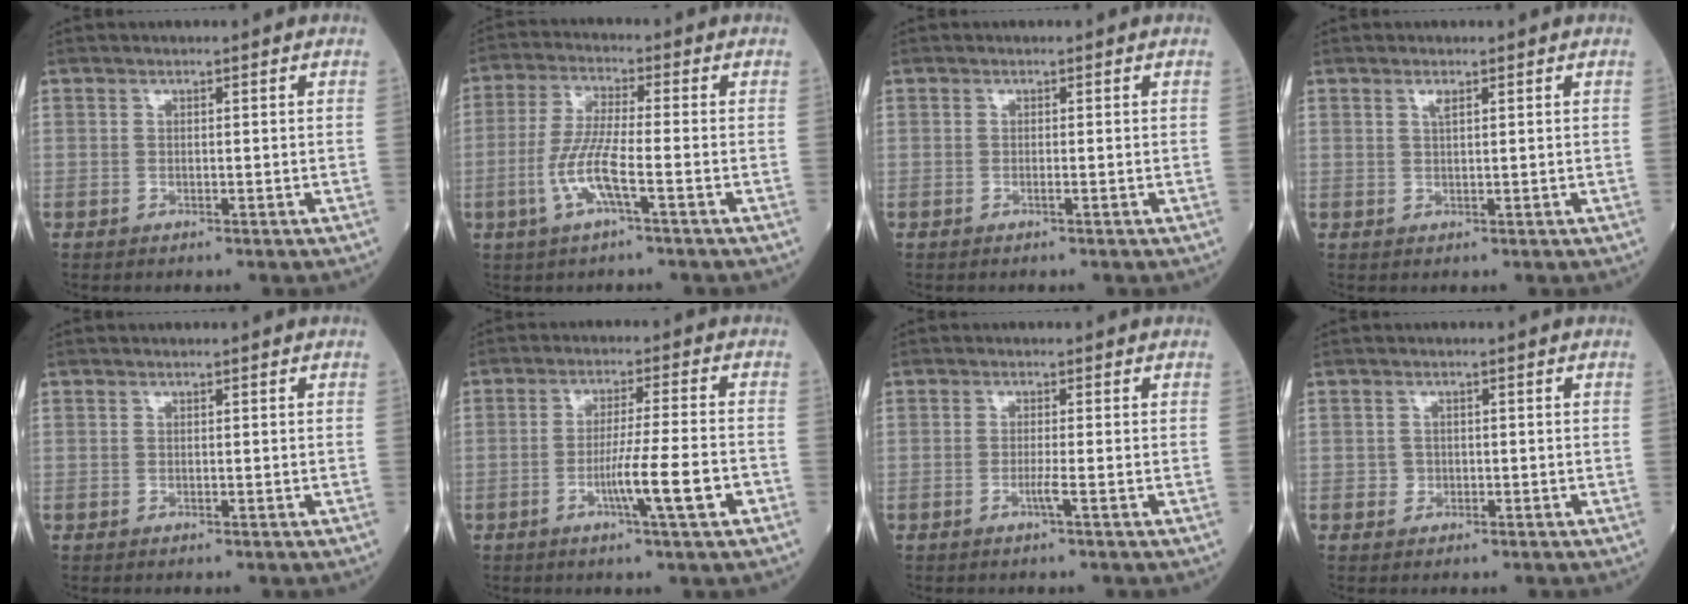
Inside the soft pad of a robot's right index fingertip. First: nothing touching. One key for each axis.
{"total": 7.2, "fx": -2.6, "fy": 0.3, "fz": 6.7, "tx": -0.142, "ty": -0.002, "tz": -0.054}
{"total": 0.0}
{"total": 1.1, "fx": 0.6, "fy": 0.1, "fz": 0.9, "tx": -0.021, "ty": -0.001, "tz": 0.012}
{"total": 0.0}
{"total": 8.0, "fx": -3.2, "fy": -0.7, "fz": 7.3, "tx": -0.119, "ty": -0.011, "tz": -0.055}
{"total": 1.4, "fx": -0.7, "fy": -0.5, "fz": 1.2, "tx": -0.022, "ty": -0.001, "tz": -0.017}
{"total": 1.1, "fx": -0.4, "fy": 1.0, "fz": 0.2, "tx": 0.003, "ty": 0.005, "tz": -0.008}